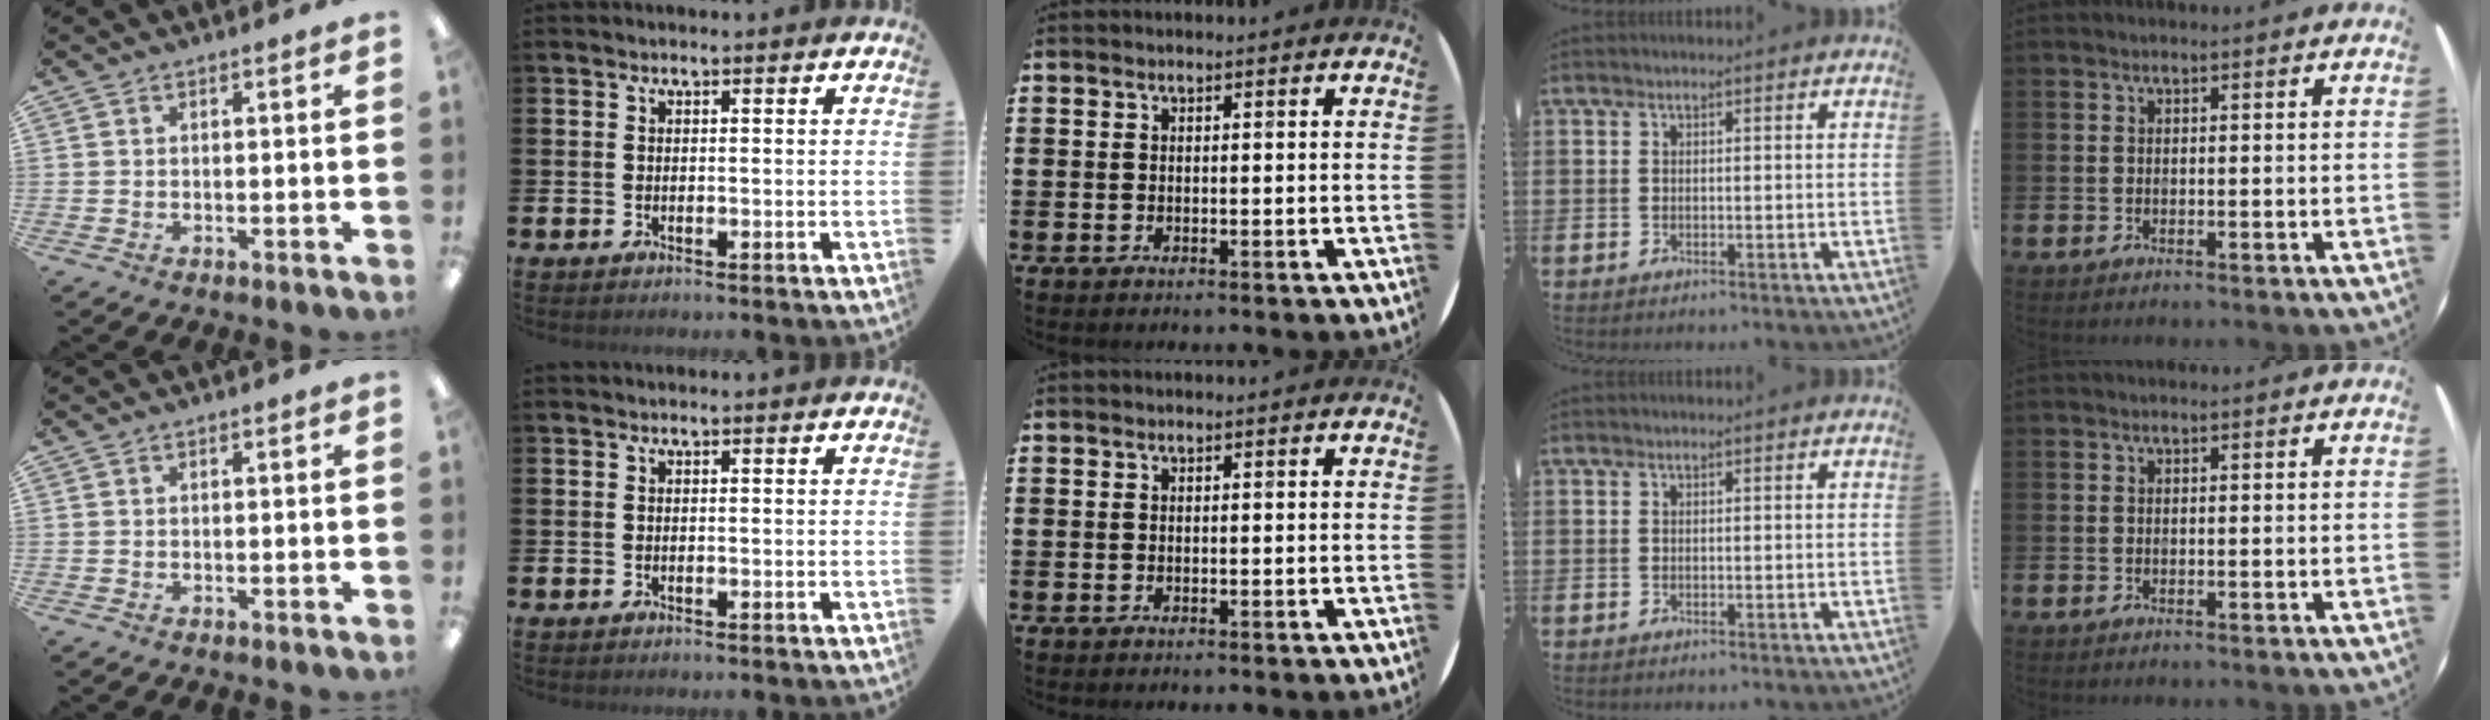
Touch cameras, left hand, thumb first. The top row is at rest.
{}